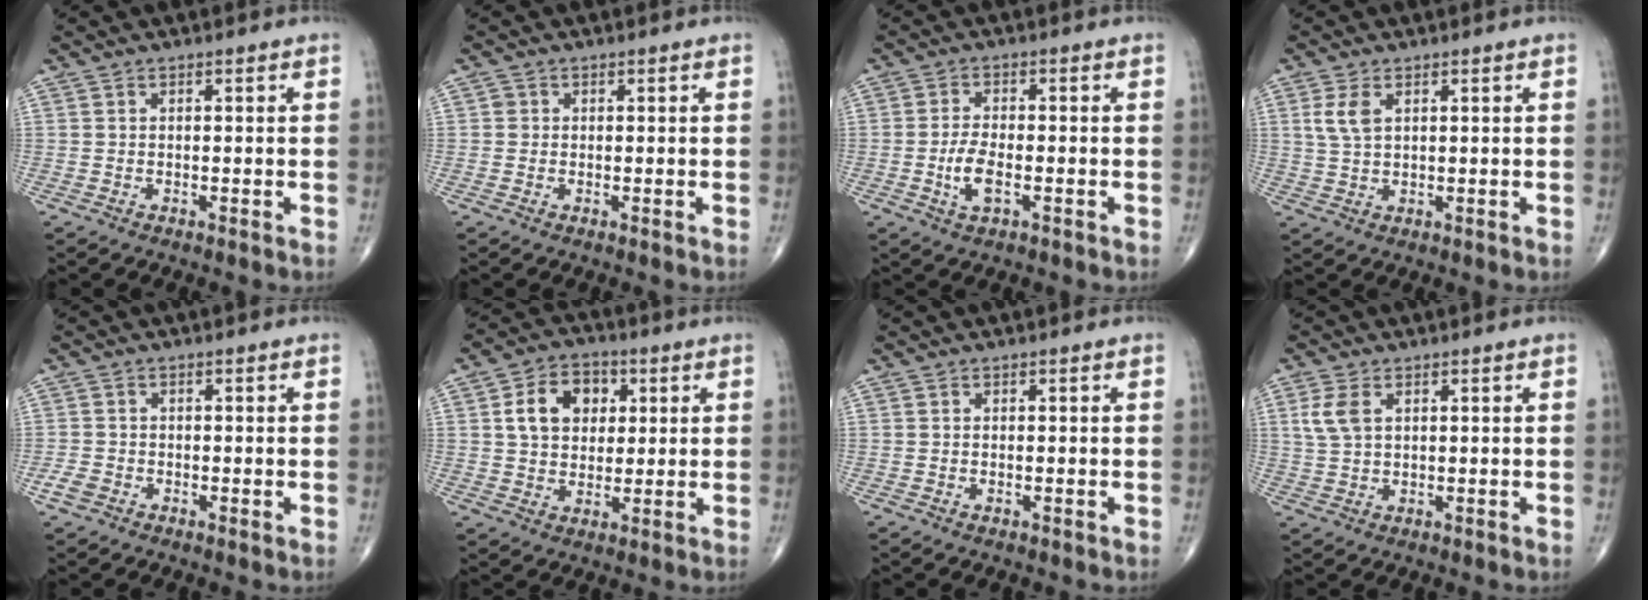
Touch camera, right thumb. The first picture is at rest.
{"total": 1.0, "force": [0.1, 1.0, 0.2], "torque": [0.004, 0.002, 0.000]}
{"total": 5.0, "force": [-1.5, 2.1, 4.4], "torque": [-0.087, 0.004, -0.027]}
{"total": 4.0, "force": [1.5, 2.1, 3.0], "torque": [-0.066, 0.001, 0.035]}
{"total": 2.3, "force": [-1.2, 1.5, 1.2], "torque": [-0.023, 0.002, -0.027]}
{"total": 10.2, "force": [2.6, 7.6, 6.3], "torque": [-0.074, 0.002, 0.040]}
{"total": 0.0}
{"total": 4.5, "force": [1.5, 2.6, 3.3], "torque": [-0.077, 0.004, 0.035]}